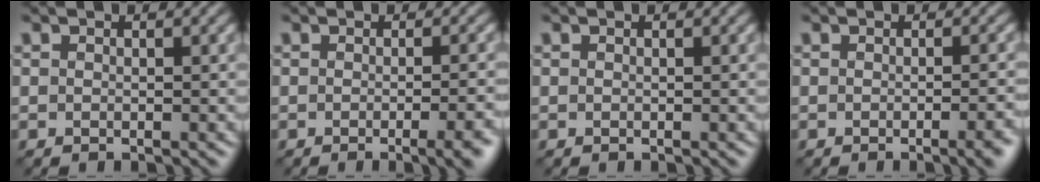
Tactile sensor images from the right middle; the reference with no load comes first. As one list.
[{"total": 4.8, "force": [-1.8, 1.7, 4.1], "torque": [-0.023, 0.007, -0.019]}, {"total": 0.0}, {"total": 3.8, "force": [-1.5, 1.3, 3.2], "torque": [-0.015, 0.007, -0.015]}]